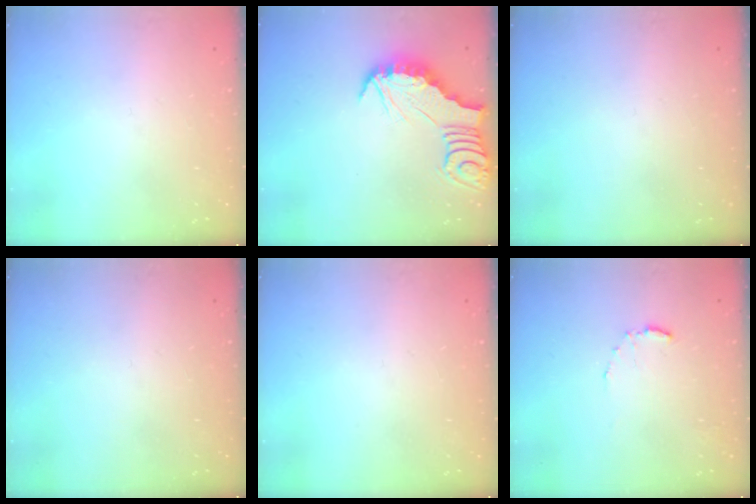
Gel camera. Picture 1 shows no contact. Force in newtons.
{"total": 2.7, "press": 2.7, "slide": 0.3}
{"total": 0.0}
{"total": 1.5, "press": 1.5, "slide": 0.1}
{"total": 0.0}
{"total": 4.6, "press": 4.6, "slide": 0.5}